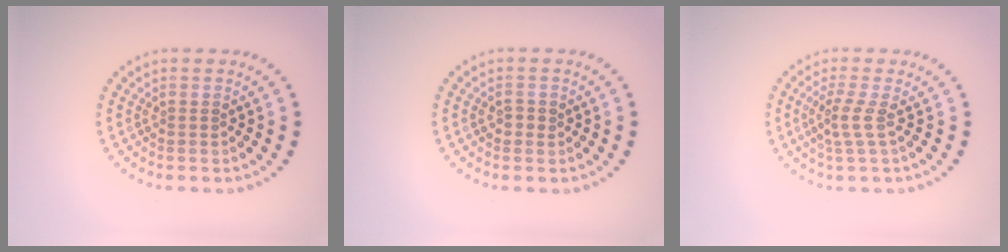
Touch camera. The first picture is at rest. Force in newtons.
{"total": 1.0, "press": 1.0, "slide": 0.3}
{"total": 2.0, "press": 1.3, "slide": 1.5}